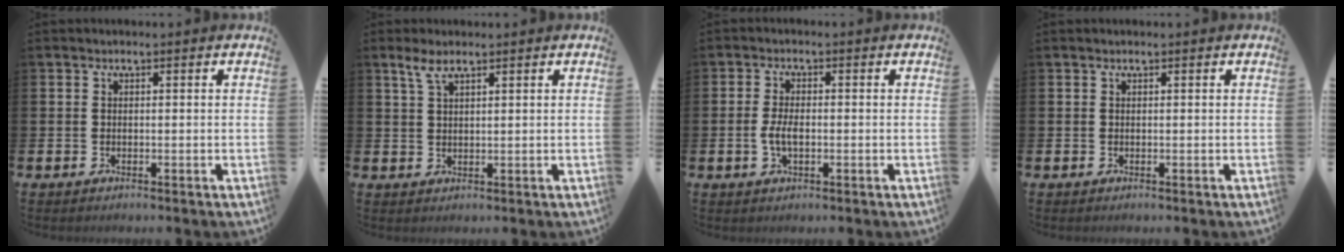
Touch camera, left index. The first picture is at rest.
{"total": 3.1, "force": [2.2, 0.9, 2.0], "torque": [-0.041, 0.005, 0.038]}
{"total": 2.9, "force": [-0.4, 1.4, 2.6], "torque": [-0.047, 0.002, -0.007]}
{"total": 0.0}